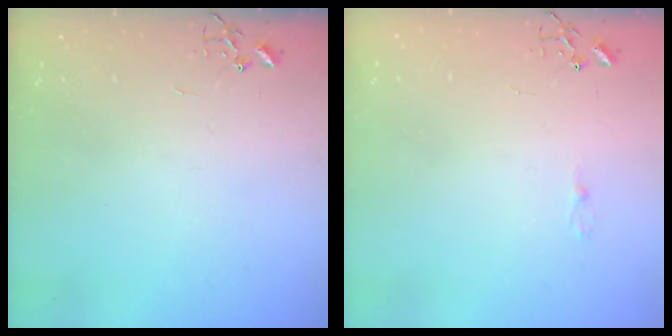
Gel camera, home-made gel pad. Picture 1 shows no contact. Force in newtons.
{"total": 2.5, "press": 2.5, "slide": 0.3}